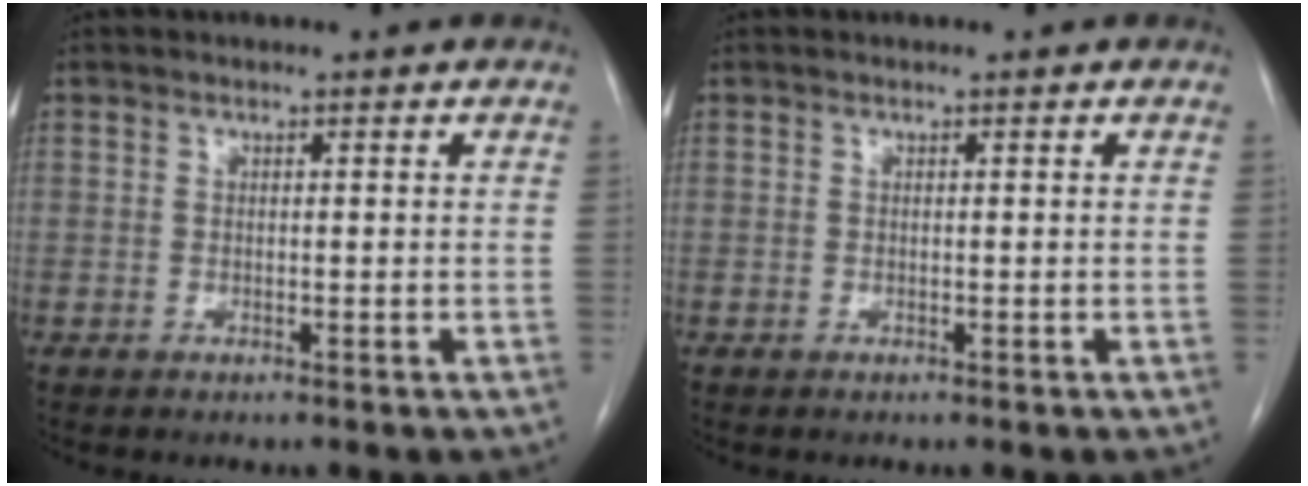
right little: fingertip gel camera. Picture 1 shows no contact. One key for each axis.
{"total": 0.0}